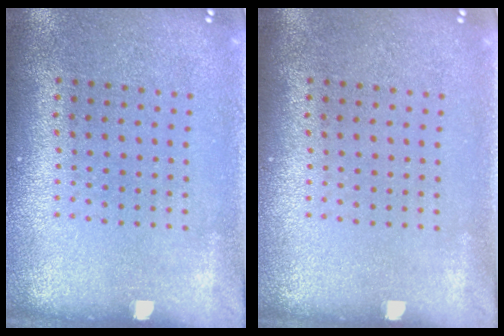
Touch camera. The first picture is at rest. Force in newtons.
{"total": 0.0}